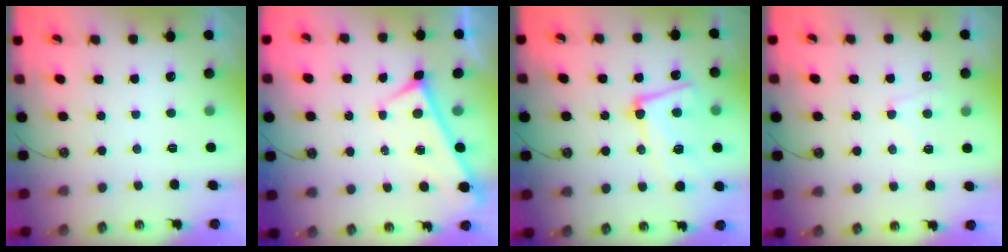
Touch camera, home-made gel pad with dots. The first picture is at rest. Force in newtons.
{"total": 0.0}
{"total": 11.6, "press": 11.4, "slide": 2.2}
{"total": 0.6, "press": 0.3, "slide": 0.5}